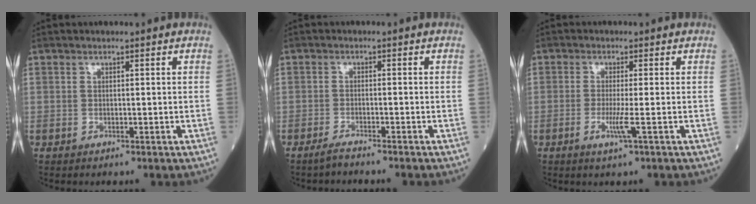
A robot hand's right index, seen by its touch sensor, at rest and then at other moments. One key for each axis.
{"total": 2.6, "fx": -2.3, "fy": -0.3, "fz": 1.1, "tx": -0.028, "ty": -0.003, "tz": -0.040}
{"total": 3.1, "fx": -1.1, "fy": -0.5, "fz": 2.9, "tx": -0.063, "ty": -0.008, "tz": -0.022}